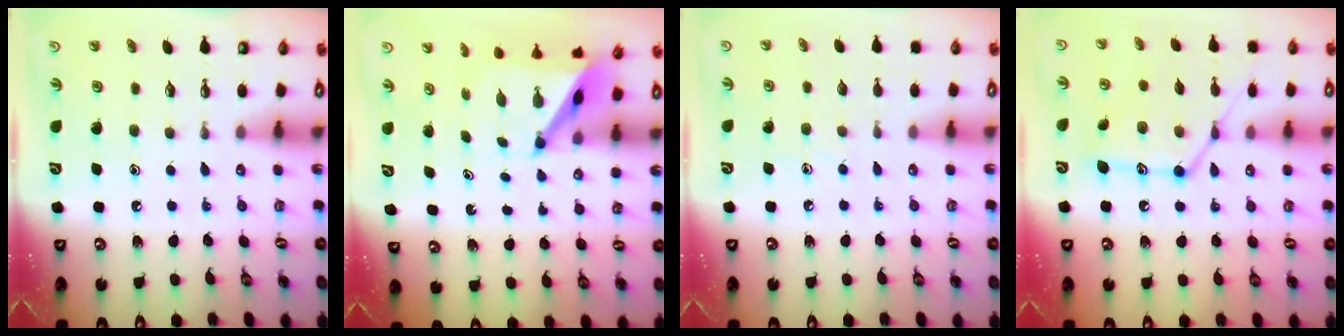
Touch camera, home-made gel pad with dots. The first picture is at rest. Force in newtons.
{"total": 4.7, "press": 4.7, "slide": 0.5}
{"total": 4.4, "press": 4.4, "slide": 0.6}
{"total": 15.2, "press": 15.1, "slide": 1.1}